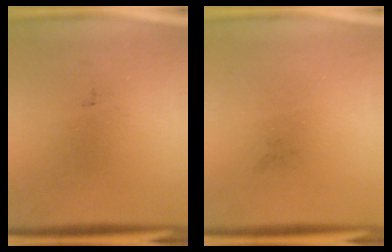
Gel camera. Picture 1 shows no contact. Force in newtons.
{"total": 0.0}